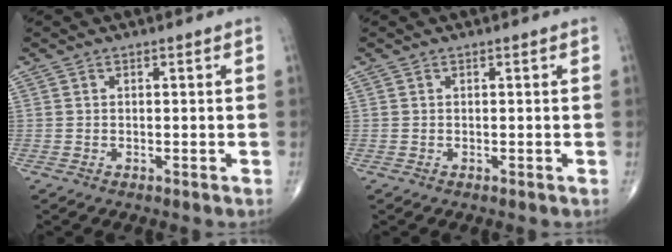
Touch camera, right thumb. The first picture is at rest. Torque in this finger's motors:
{"motor_torque": [0.07, 0.07, -0.01, 0.01, 0.00]}